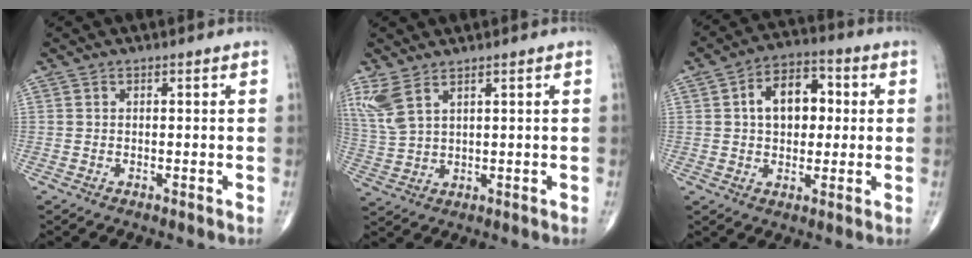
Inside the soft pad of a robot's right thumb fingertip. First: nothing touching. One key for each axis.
{"total": 6.2, "fx": 4.0, "fy": 2.2, "fz": 4.3, "tx": -0.110, "ty": -0.010, "tz": 0.093}
{"total": 11.0, "fx": 1.8, "fy": 7.1, "fz": 8.1, "tx": -0.101, "ty": 0.018, "tz": 0.023}